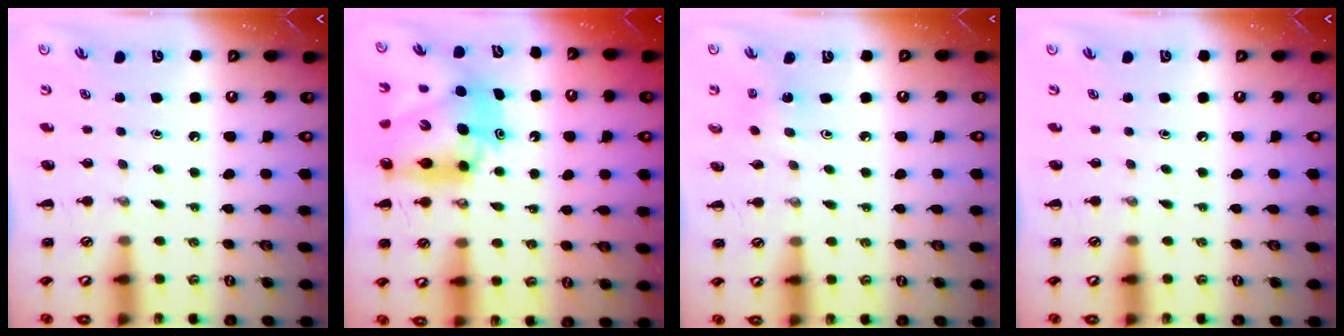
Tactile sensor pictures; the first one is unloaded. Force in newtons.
{"total": 14.6, "press": 14.0, "slide": 3.9}
{"total": 1.6, "press": 1.4, "slide": 0.6}
{"total": 0.0}